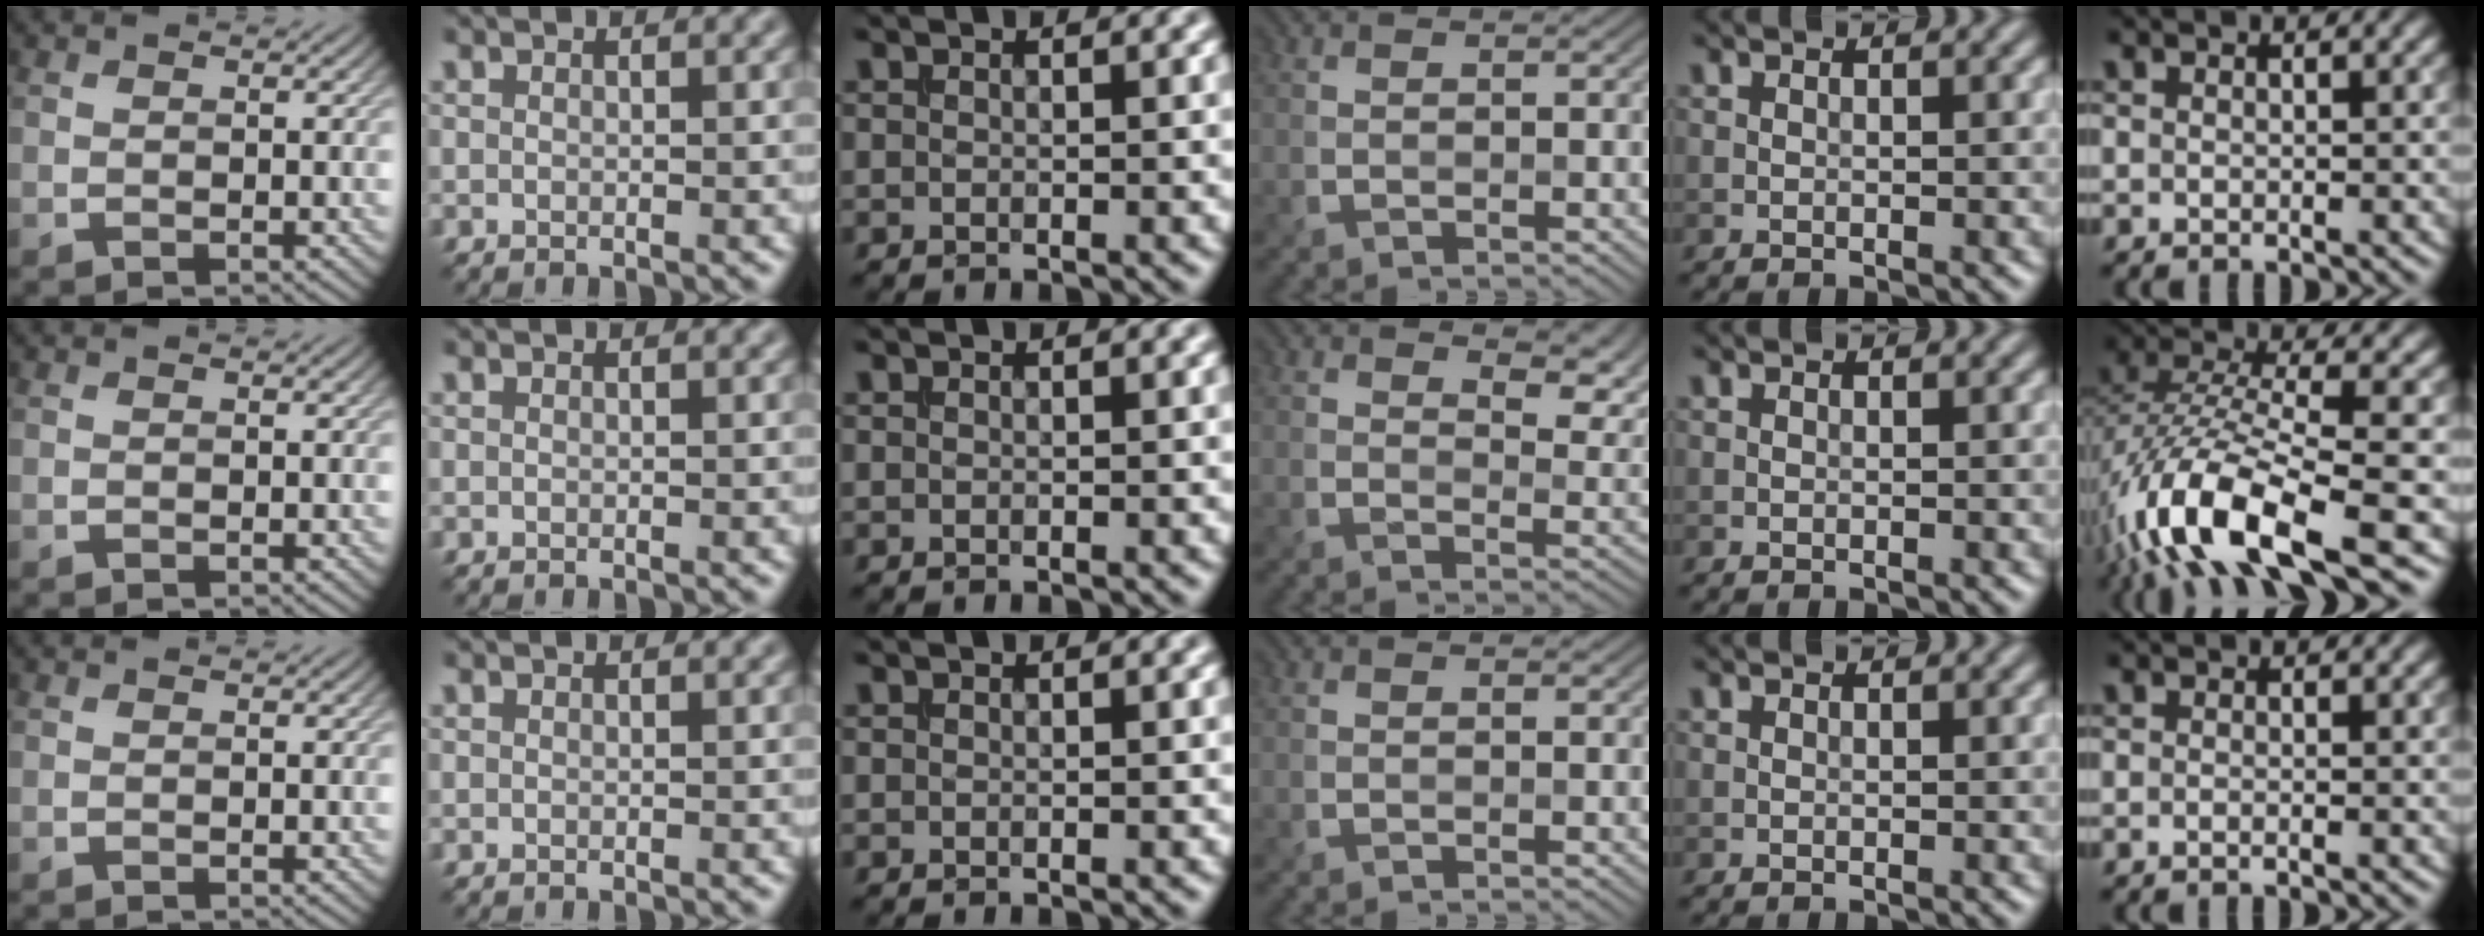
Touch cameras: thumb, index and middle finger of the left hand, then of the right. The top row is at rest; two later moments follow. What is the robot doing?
{"motion": "insert", "object": "bucket"}